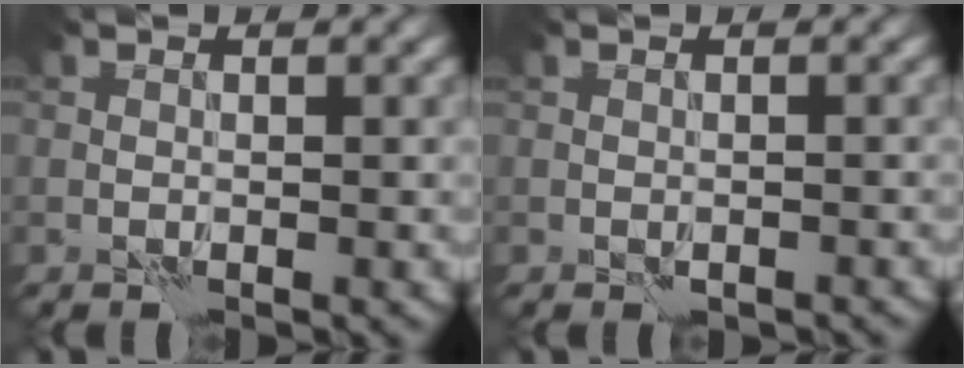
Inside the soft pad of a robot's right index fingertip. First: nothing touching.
{"total": 1.0, "force": [-0.8, 0.5, 0.4], "torque": [-0.007, -0.001, -0.012]}